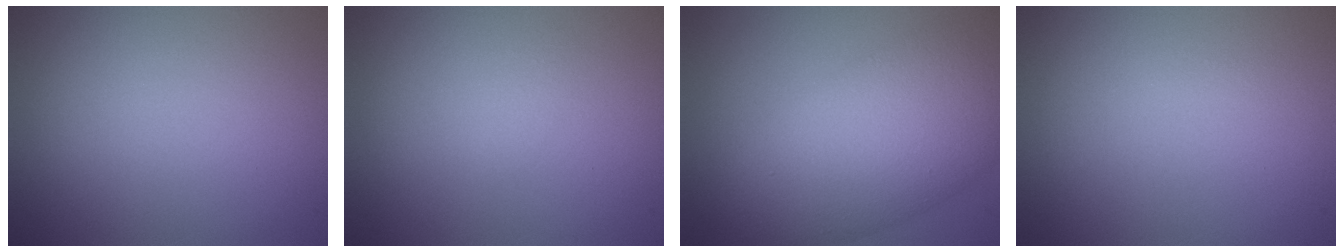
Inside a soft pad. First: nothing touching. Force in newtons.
{"total": 0.6, "press": 0.6, "slide": 0.1}
{"total": 10.0, "press": 10.0, "slide": 0.2}
{"total": 0.0}